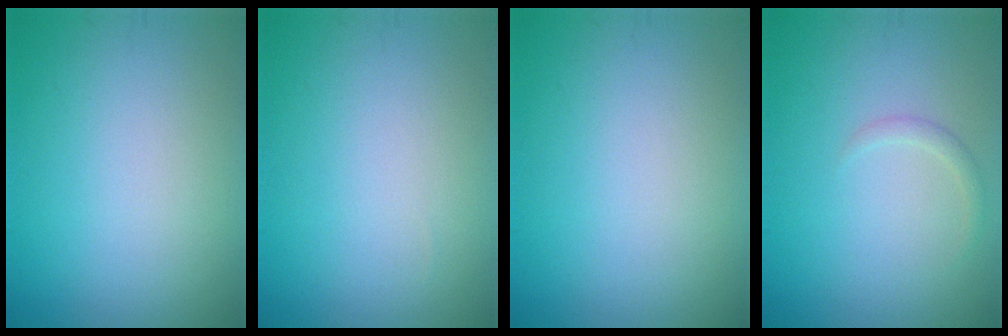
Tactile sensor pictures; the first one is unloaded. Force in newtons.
{"total": 0.0}
{"total": 0.0}
{"total": 0.9, "press": 0.9, "slide": 0.0}